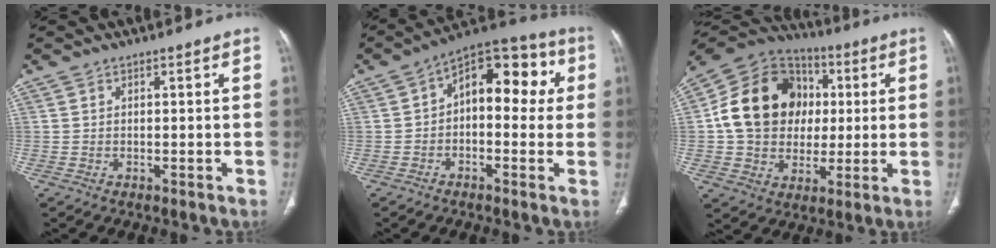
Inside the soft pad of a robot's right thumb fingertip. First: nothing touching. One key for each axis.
{"total": 14.1, "fx": 1.8, "fy": 8.3, "fz": 11.3, "tx": -0.106, "ty": 0.048, "tz": 0.011}
{"total": 20.0, "fx": 2.1, "fy": 16.4, "fz": 11.2, "tx": -0.176, "ty": 0.024, "tz": 0.038}